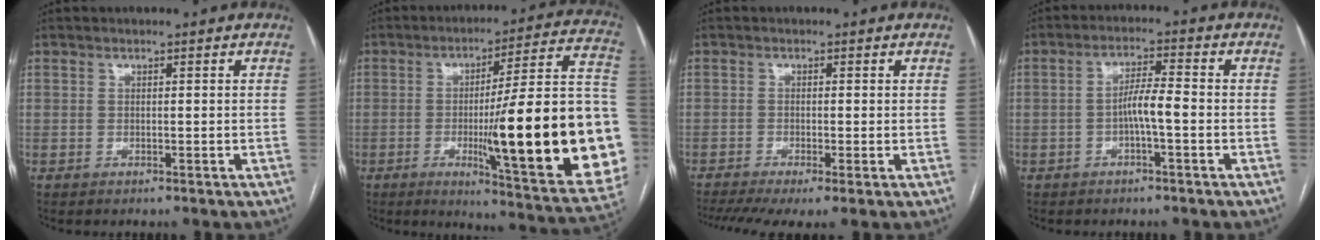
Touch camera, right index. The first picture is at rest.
{"total": 29.1, "force": [-4.6, 2.6, 28.6], "torque": [-0.298, 0.001, -0.068]}
{"total": 7.1, "force": [-4.4, 1.4, 5.4], "torque": [-0.091, -0.010, -0.076]}
{"total": 4.4, "force": [-1.2, 0.3, 4.2], "torque": [-0.076, 0.010, -0.022]}